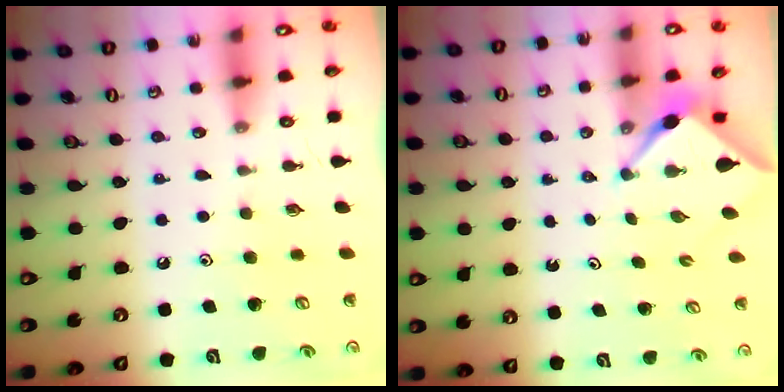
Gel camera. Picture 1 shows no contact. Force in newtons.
{"total": 3.0, "press": 3.0, "slide": 0.4}